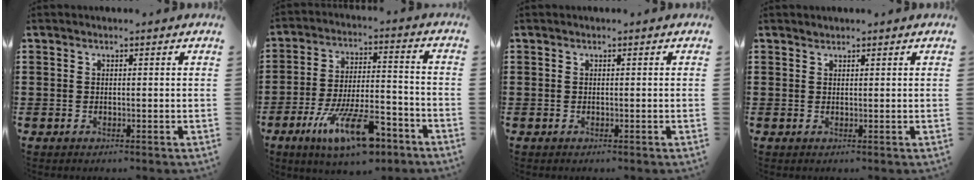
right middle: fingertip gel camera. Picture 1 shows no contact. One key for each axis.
{"total": 13.0, "fx": -7.8, "fy": 3.8, "fz": 9.8, "tx": -0.184, "ty": 0.017, "tz": -0.142}
{"total": 0.0}
{"total": 0.8, "fx": 0.7, "fy": 0.1, "fz": -0.2, "tx": 0.001, "ty": -0.001, "tz": 0.015}